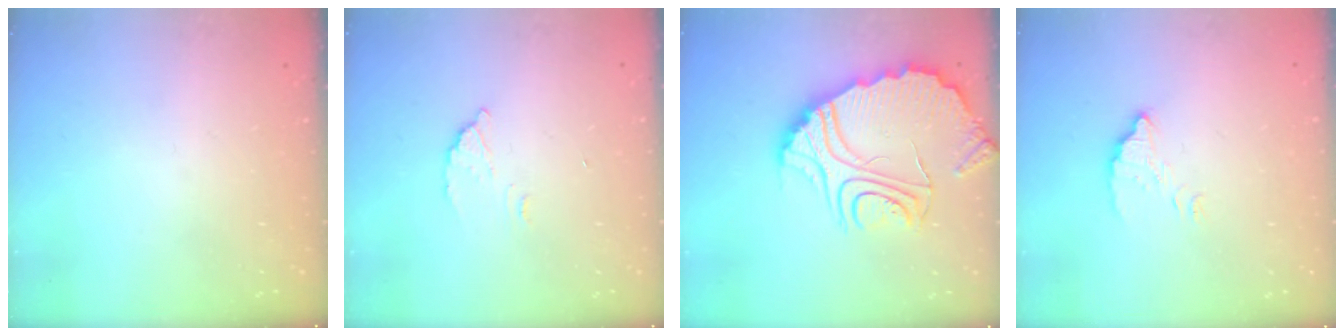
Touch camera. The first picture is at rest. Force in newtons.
{"total": 2.7, "press": 2.7, "slide": 0.1}
{"total": 14.2, "press": 14.1, "slide": 1.3}
{"total": 3.8, "press": 3.8, "slide": 0.2}